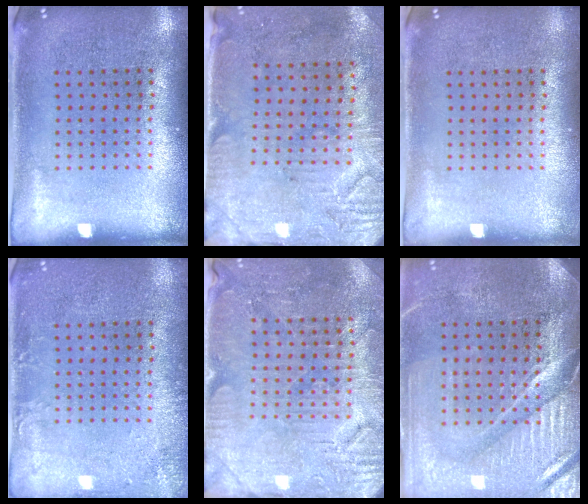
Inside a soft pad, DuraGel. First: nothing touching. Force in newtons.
{"total": 3.1, "press": 2.5, "slide": 1.7}
{"total": 0.0}
{"total": 1.9, "press": 1.9, "slide": 0.2}
{"total": 3.3, "press": 3.2, "slide": 0.3}
{"total": 4.0, "press": 3.7, "slide": 1.6}